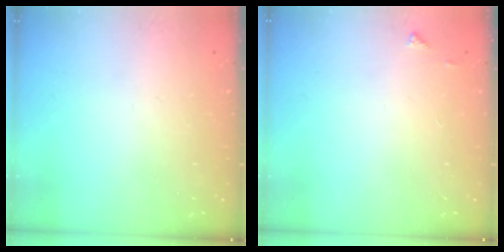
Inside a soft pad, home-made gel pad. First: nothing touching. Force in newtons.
{"total": 3.6, "press": 3.6, "slide": 0.5}